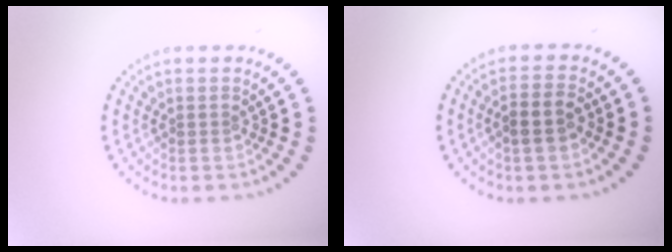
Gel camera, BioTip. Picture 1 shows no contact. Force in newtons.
{"total": 2.5, "press": 2.3, "slide": 0.8}